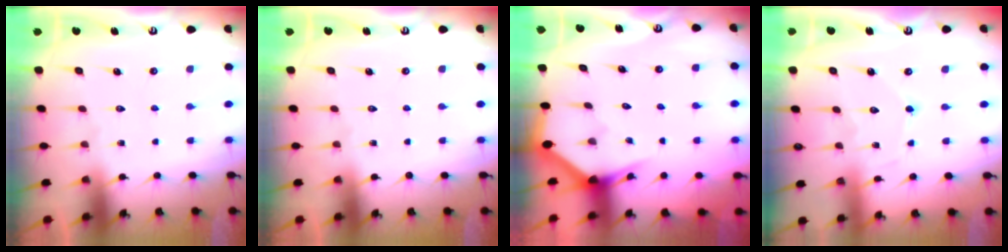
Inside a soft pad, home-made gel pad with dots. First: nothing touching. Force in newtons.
{"total": 0.0}
{"total": 3.1, "press": 3.1, "slide": 0.1}
{"total": 4.3, "press": 4.2, "slide": 0.2}